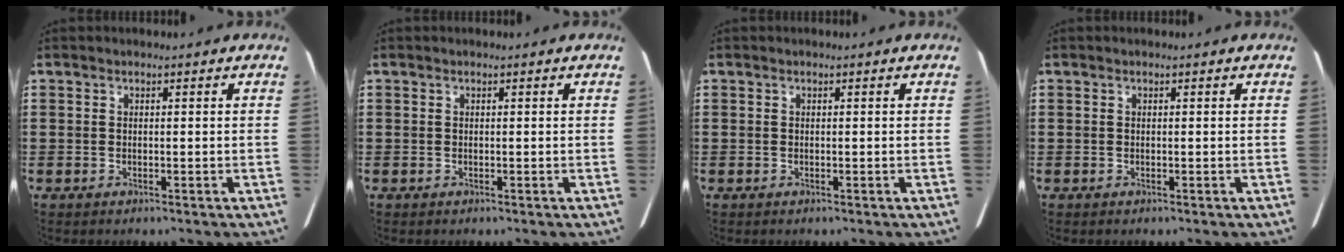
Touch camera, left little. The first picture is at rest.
{"total": 0.0}
{"total": 0.0}
{"total": 0.0}